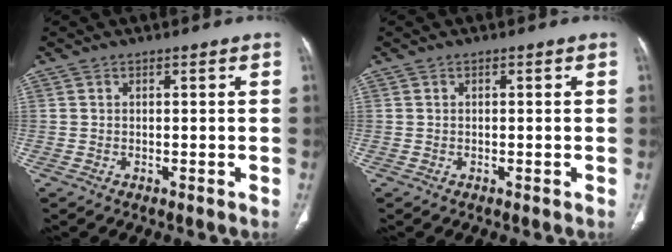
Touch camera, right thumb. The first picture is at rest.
{"total": 0.0}